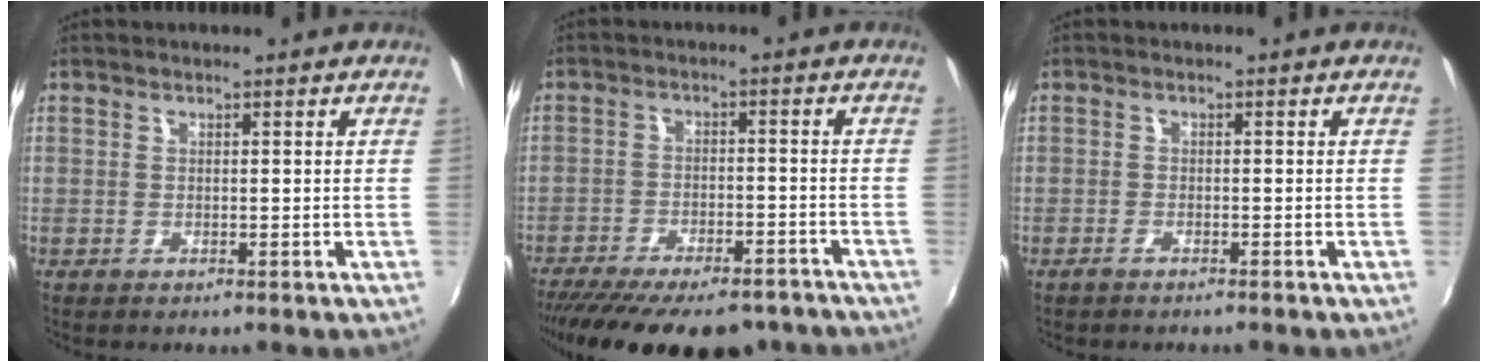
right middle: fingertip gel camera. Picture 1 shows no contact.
{"total": 21.0, "force": [-17.1, 6.7, 10.1], "torque": [-0.200, -0.030, -0.233]}
{"total": 1.6, "force": [-1.4, 0.4, 0.7], "torque": [-0.023, -0.001, -0.030]}